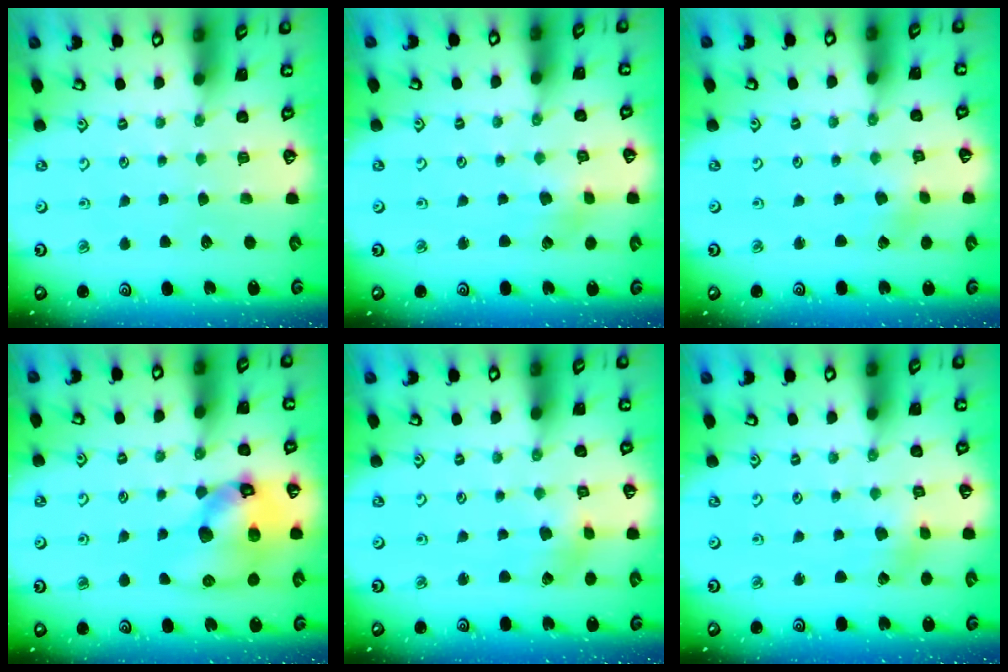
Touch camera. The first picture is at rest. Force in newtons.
{"total": 2.3, "press": 2.3, "slide": 0.5}
{"total": 0.6, "press": 0.6, "slide": 0.2}
{"total": 17.1, "press": 16.9, "slide": 2.5}
{"total": 2.6, "press": 2.6, "slide": 0.4}
{"total": 1.4, "press": 1.4, "slide": 0.3}